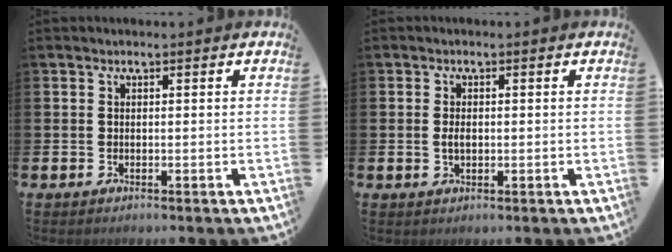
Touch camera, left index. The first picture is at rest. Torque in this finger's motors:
{"motor_torque": [0.49, -0.12, 0.05, 0.06]}